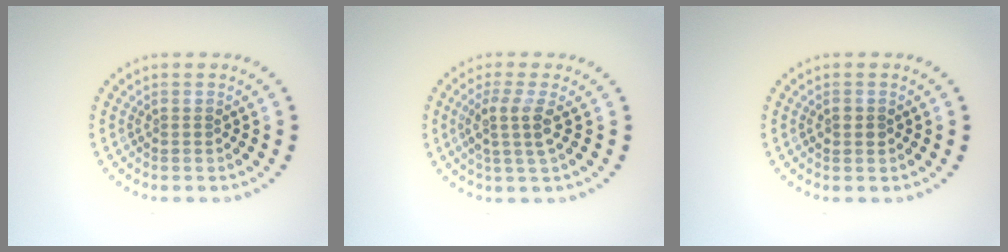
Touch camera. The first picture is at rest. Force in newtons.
{"total": 2.7, "press": 2.2, "slide": 1.6}
{"total": 1.1, "press": 1.1, "slide": 0.2}